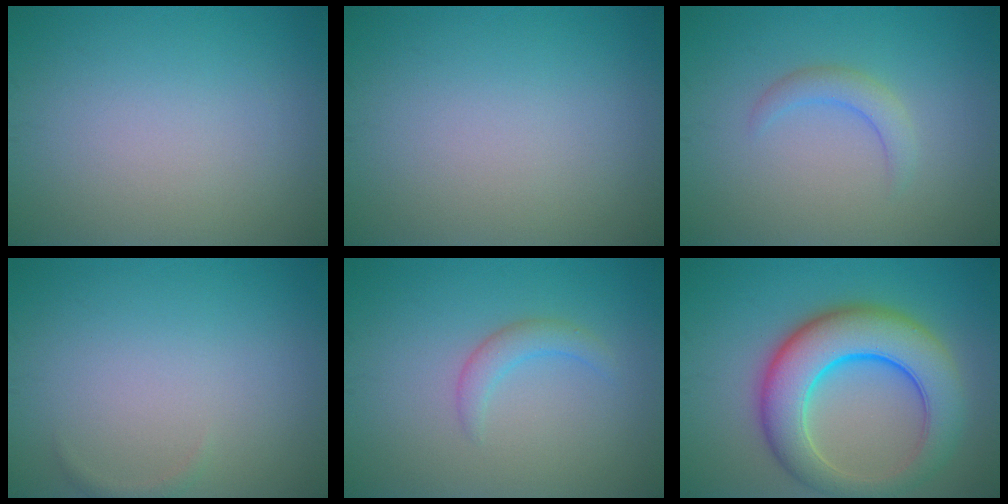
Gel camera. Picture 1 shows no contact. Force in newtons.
{"total": 0.0}
{"total": 2.0, "press": 2.0, "slide": 0.3}
{"total": 0.5, "press": 0.5, "slide": 0.1}
{"total": 1.9, "press": 1.8, "slide": 0.3}
{"total": 9.4, "press": 9.4, "slide": 0.2}